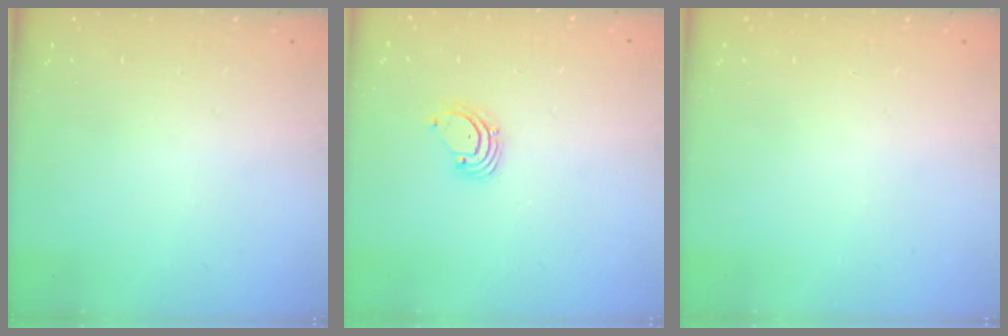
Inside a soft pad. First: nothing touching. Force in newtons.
{"total": 1.6, "press": 1.6, "slide": 0.1}
{"total": 0.0}